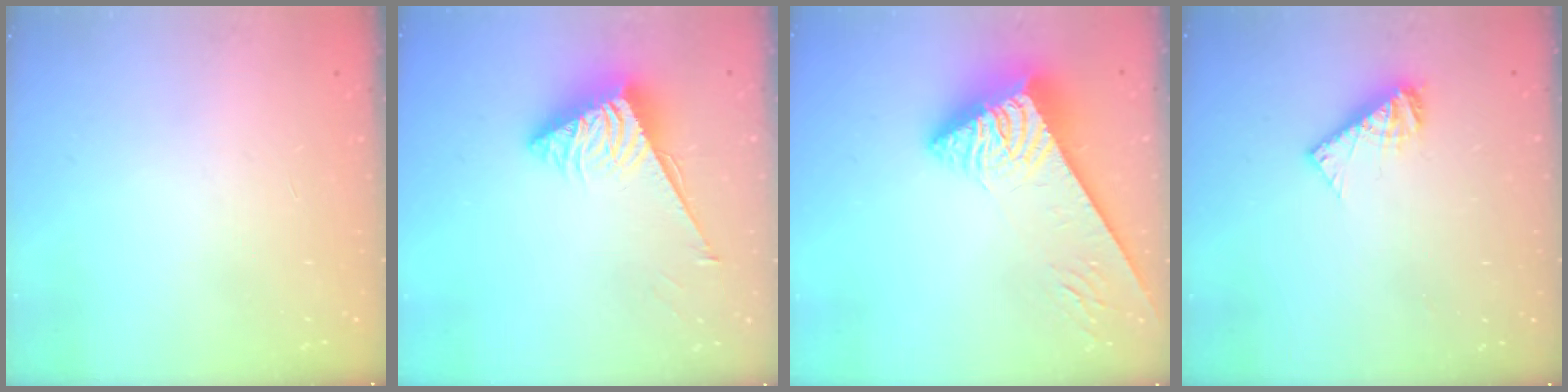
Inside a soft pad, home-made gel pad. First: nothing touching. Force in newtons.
{"total": 4.1, "press": 4.1, "slide": 0.1}
{"total": 4.5, "press": 4.5, "slide": 0.5}
{"total": 7.8, "press": 7.7, "slide": 0.6}